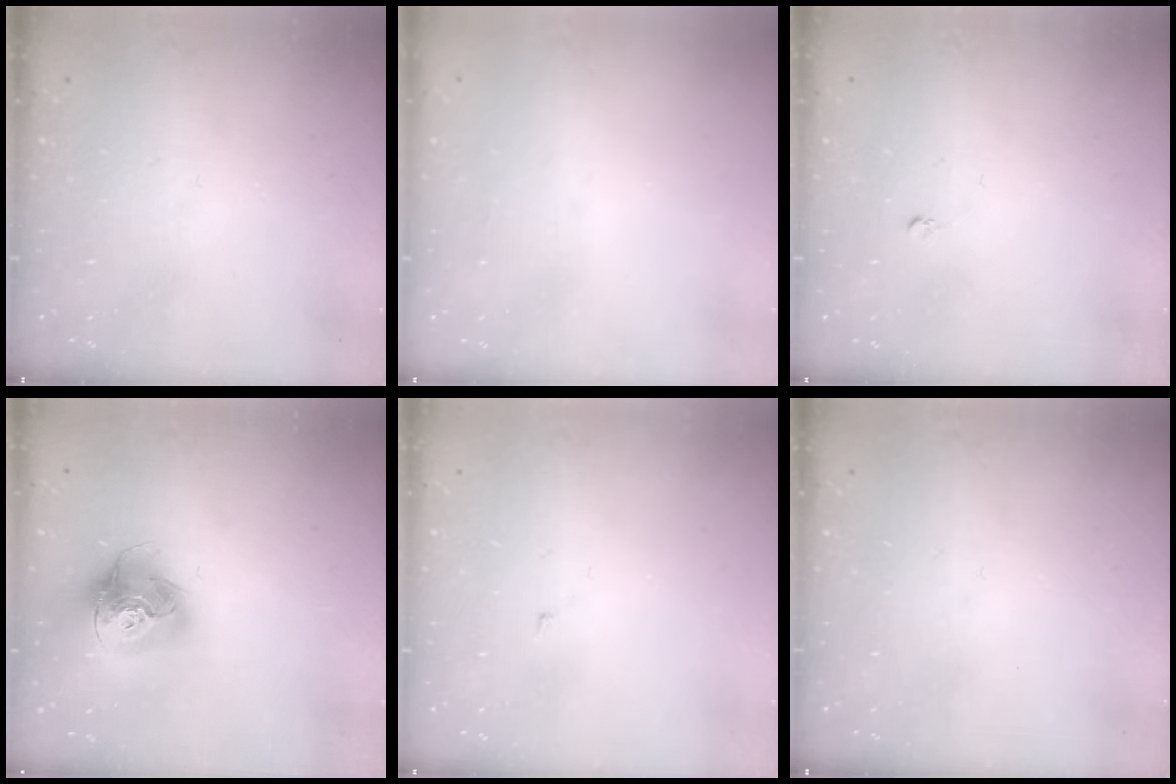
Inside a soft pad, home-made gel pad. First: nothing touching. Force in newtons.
{"total": 0.9, "press": 0.9, "slide": 0.1}
{"total": 2.5, "press": 2.5, "slide": 0.2}
{"total": 16.4, "press": 16.4, "slide": 1.7}
{"total": 1.4, "press": 1.3, "slide": 0.1}
{"total": 0.0}